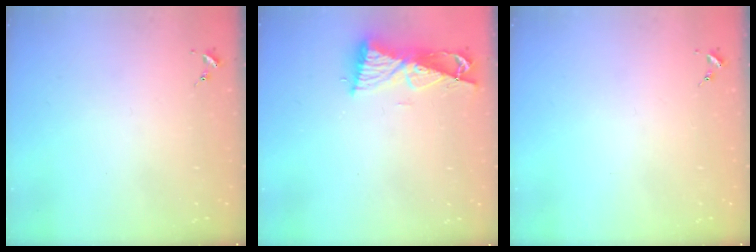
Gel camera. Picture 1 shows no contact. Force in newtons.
{"total": 8.9, "press": 8.9, "slide": 1.1}
{"total": 0.0}